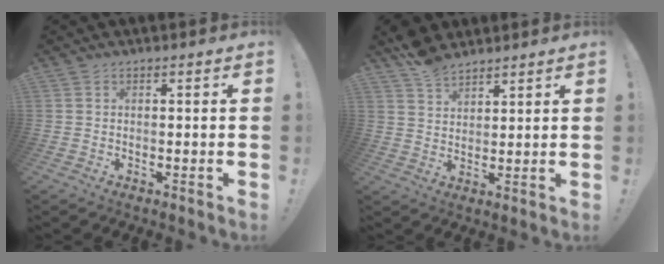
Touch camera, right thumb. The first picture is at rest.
{"total": 7.2, "force": [5.9, 3.4, 2.3], "torque": [-0.046, -0.032, 0.115]}